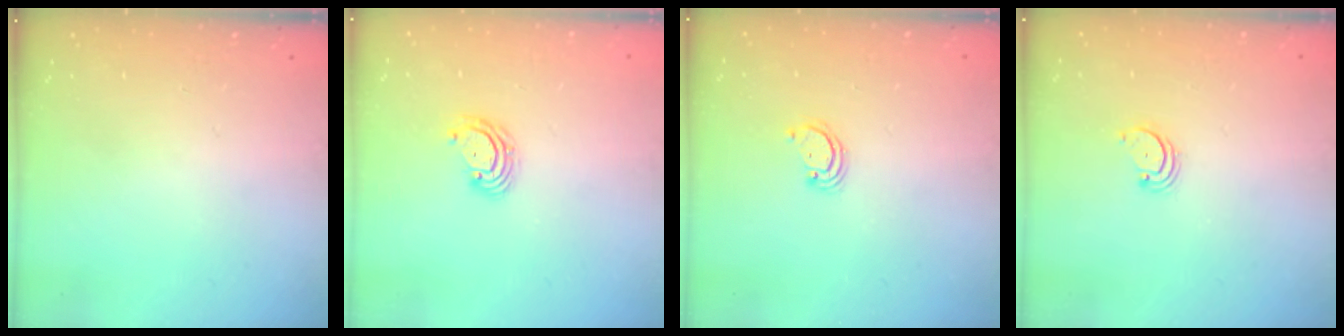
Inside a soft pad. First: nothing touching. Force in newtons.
{"total": 4.2, "press": 4.2, "slide": 0.3}
{"total": 1.7, "press": 1.7, "slide": 0.1}
{"total": 2.2, "press": 2.2, "slide": 0.2}